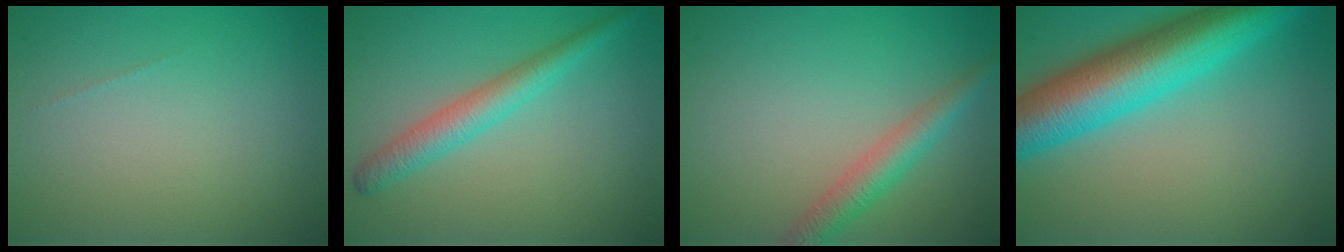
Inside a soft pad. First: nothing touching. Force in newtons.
{"total": 3.1, "press": 3.1, "slide": 0.1}
{"total": 3.0, "press": 3.0, "slide": 0.2}
{"total": 11.1, "press": 11.1, "slide": 0.3}